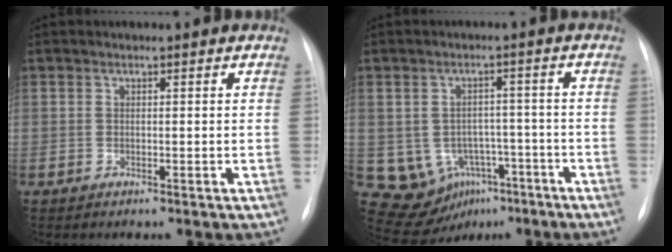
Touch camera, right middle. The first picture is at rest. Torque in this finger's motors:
{"motor_torque": [-0.20, -0.15, -0.01, -0.02]}